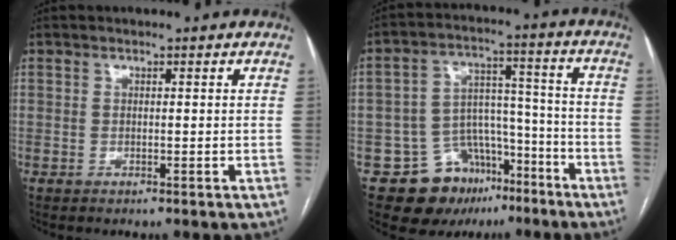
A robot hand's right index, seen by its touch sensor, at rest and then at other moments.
{"total": 12.2, "force": [-7.7, 8.4, 4.3], "torque": [-0.055, 0.057, -0.111]}